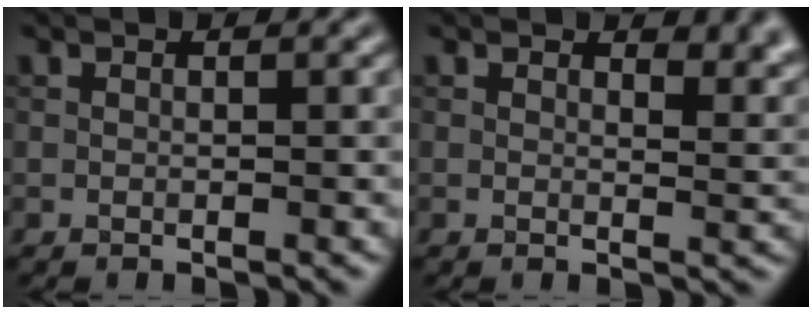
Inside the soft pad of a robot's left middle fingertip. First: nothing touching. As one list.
[{"total": 3.0, "force": [2.2, 1.2, 1.6], "torque": [-0.021, -0.005, 0.028]}]